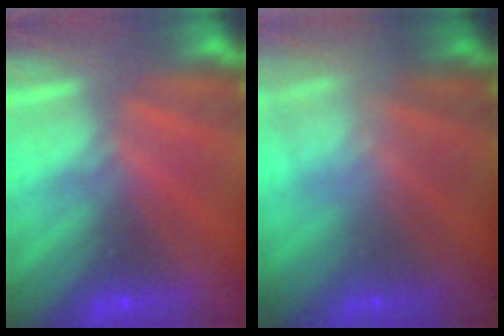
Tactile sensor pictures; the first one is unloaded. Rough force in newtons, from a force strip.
{"total": 2.3}